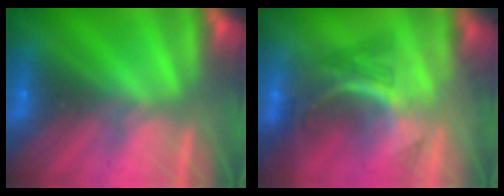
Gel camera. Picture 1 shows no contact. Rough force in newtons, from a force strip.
{"total": 3.0}